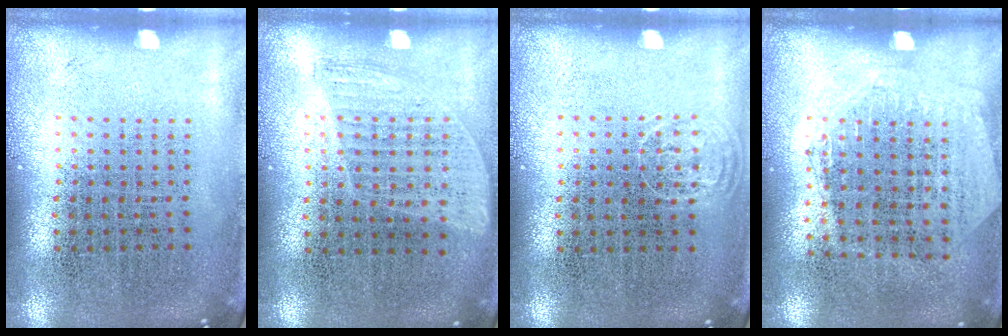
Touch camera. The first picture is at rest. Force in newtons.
{"total": 0.9, "press": 0.8, "slide": 0.4}
{"total": 0.7, "press": 0.6, "slide": 0.4}
{"total": 1.3, "press": 1.2, "slide": 0.6}